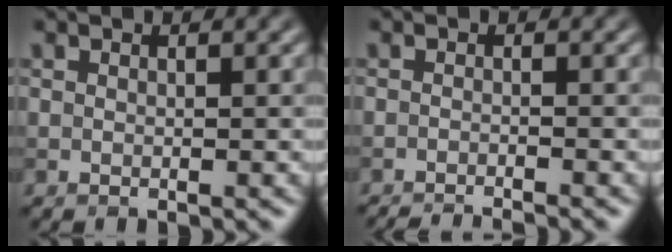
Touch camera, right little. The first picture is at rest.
{"total": 3.2, "force": [-3.0, 0.3, 1.2], "torque": [-0.017, -0.007, -0.050]}